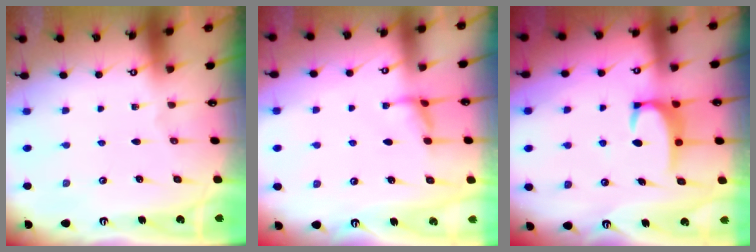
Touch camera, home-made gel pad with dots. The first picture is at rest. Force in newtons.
{"total": 1.8, "press": 1.7, "slide": 0.5}
{"total": 3.6, "press": 3.5, "slide": 0.6}